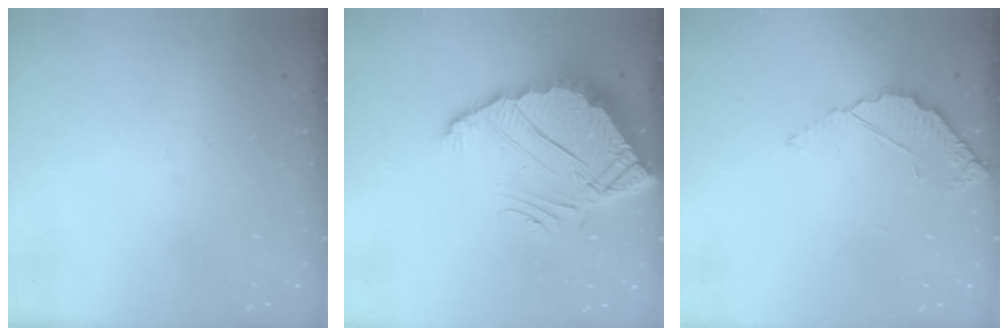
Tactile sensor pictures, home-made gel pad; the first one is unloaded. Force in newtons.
{"total": 8.3, "press": 8.3, "slide": 0.6}
{"total": 3.0, "press": 3.0, "slide": 0.3}